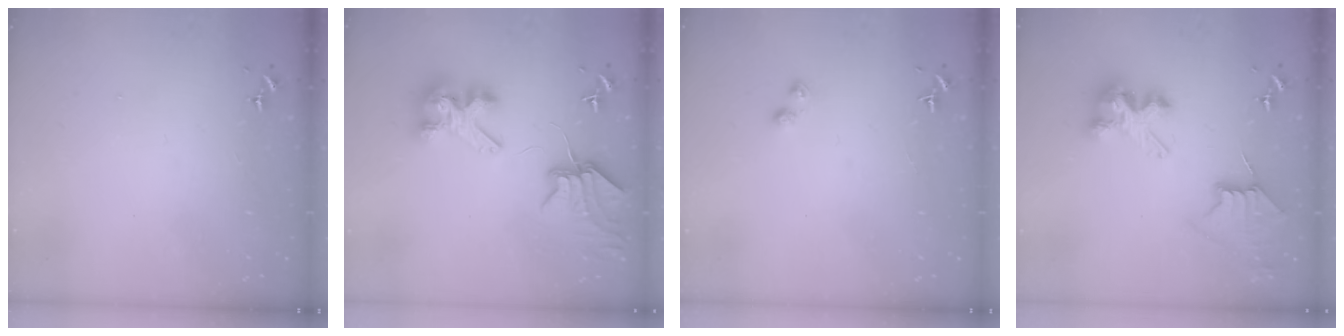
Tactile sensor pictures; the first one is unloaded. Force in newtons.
{"total": 8.7, "press": 8.6, "slide": 1.2}
{"total": 2.2, "press": 2.2, "slide": 0.2}
{"total": 8.9, "press": 8.8, "slide": 0.7}